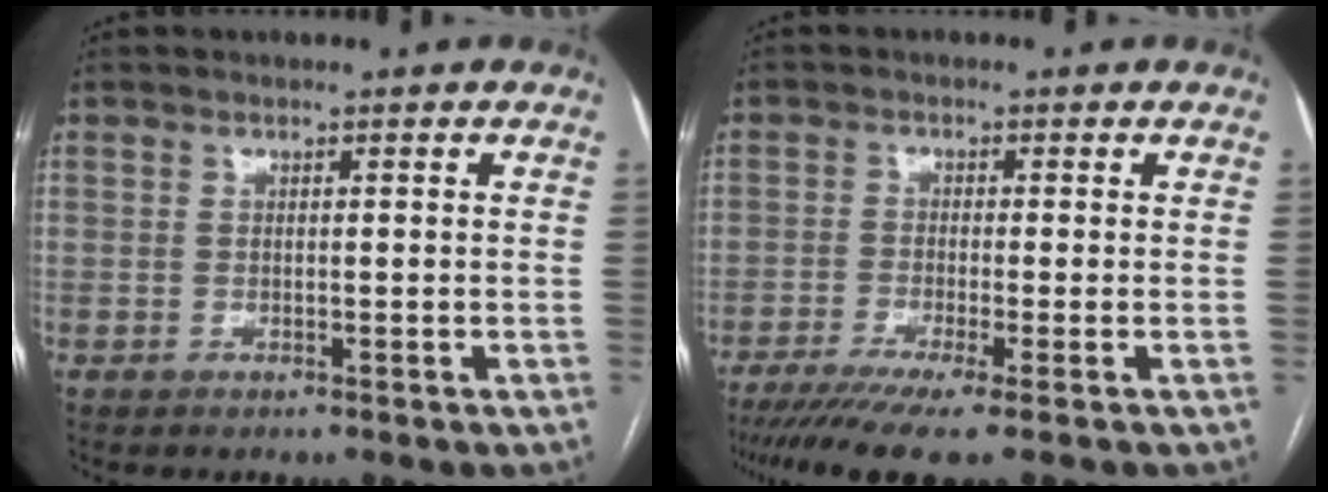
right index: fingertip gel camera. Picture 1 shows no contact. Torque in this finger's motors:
{"motor_torque": [1.30, -0.84, 0.40, 0.10]}